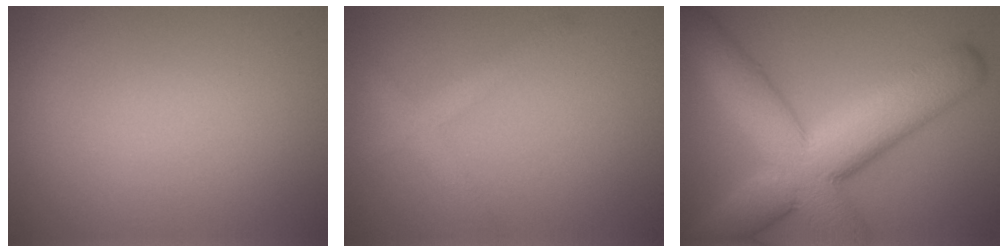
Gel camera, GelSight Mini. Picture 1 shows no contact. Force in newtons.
{"total": 2.2, "press": 2.2, "slide": 0.1}
{"total": 12.0, "press": 11.9, "slide": 0.9}